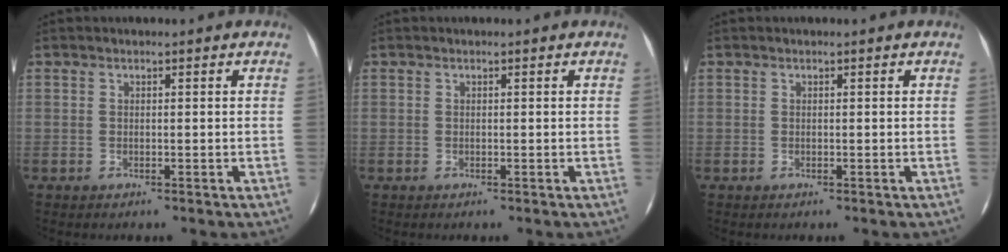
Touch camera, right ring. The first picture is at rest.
{"total": 0.0}
{"total": 0.0}